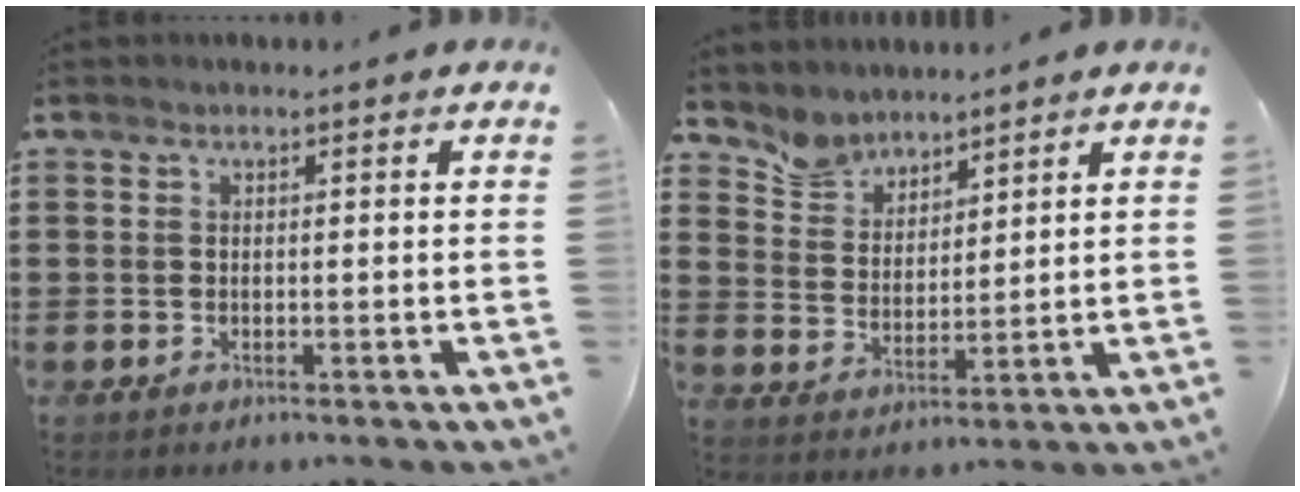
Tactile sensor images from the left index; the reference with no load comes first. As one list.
[{"total": 5.3, "force": [4.8, 2.2, 0.0], "torque": [-0.028, -0.014, 0.090]}]